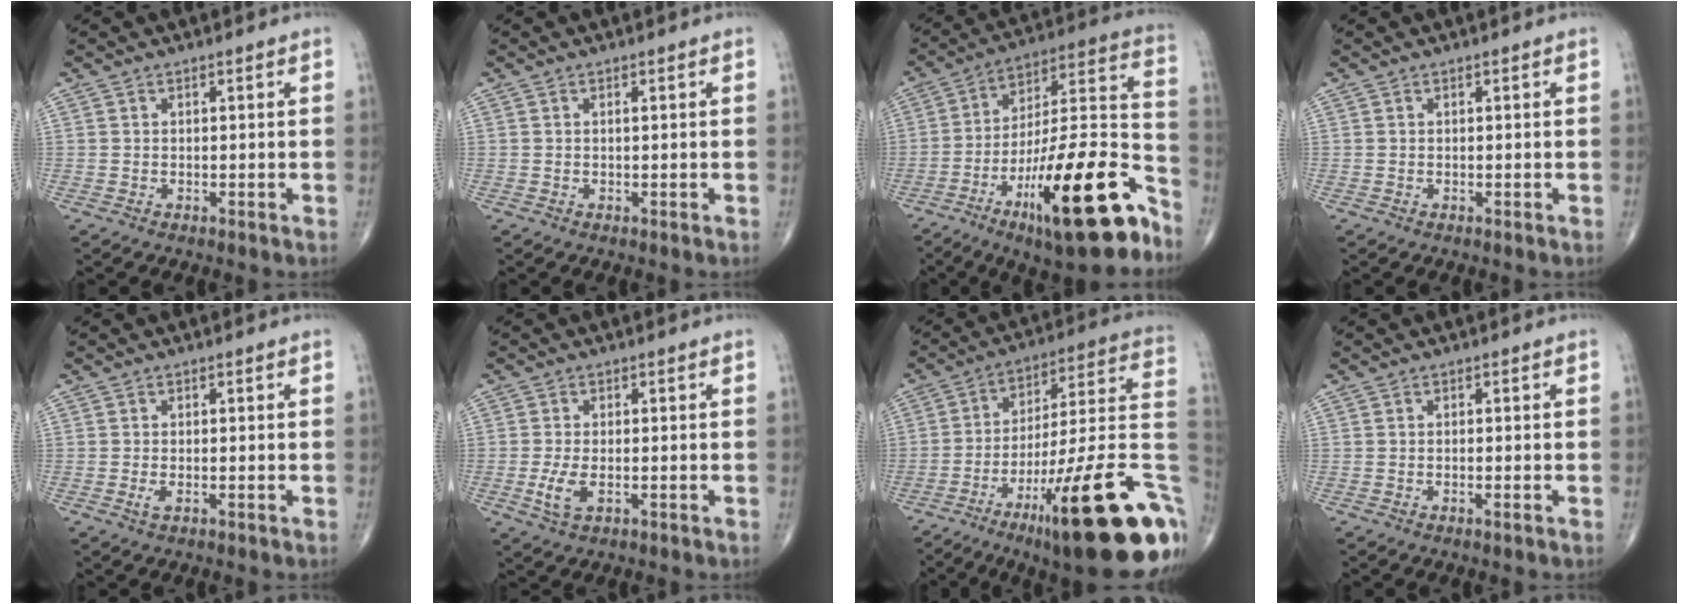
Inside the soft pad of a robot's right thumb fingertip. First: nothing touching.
{"total": 0.0}
{"total": 27.6, "force": [-14.7, 7.4, 22.1], "torque": [-0.296, 0.085, -0.230]}
{"total": 0.0}
{"total": 1.4, "force": [-0.6, 0.5, 1.2], "torque": [-0.027, 0.000, -0.011]}
{"total": 4.2, "force": [-1.1, 1.9, 3.6], "torque": [-0.080, -0.005, -0.020]}
{"total": 31.8, "force": [-12.4, 7.1, 28.4], "torque": [-0.328, 0.059, -0.181]}
{"total": 0.8, "force": [-0.4, 0.0, 0.6], "torque": [-0.013, 0.003, -0.006]}